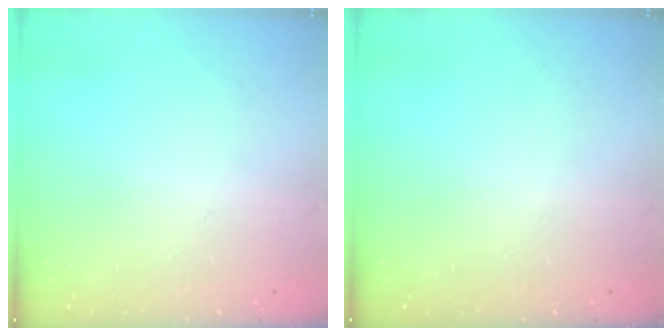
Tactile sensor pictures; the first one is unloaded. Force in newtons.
{"total": 0.0}